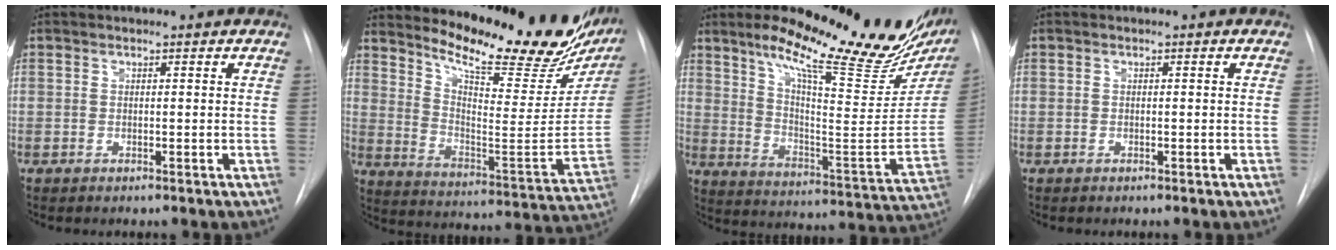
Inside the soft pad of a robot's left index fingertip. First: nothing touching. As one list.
[{"total": 24.5, "force": [21.0, 5.7, 11.2], "torque": [-0.169, -0.073, 0.280]}, {"total": 25.3, "force": [18.8, 5.6, 15.9], "torque": [-0.232, -0.032, 0.258]}, {"total": 0.0}]